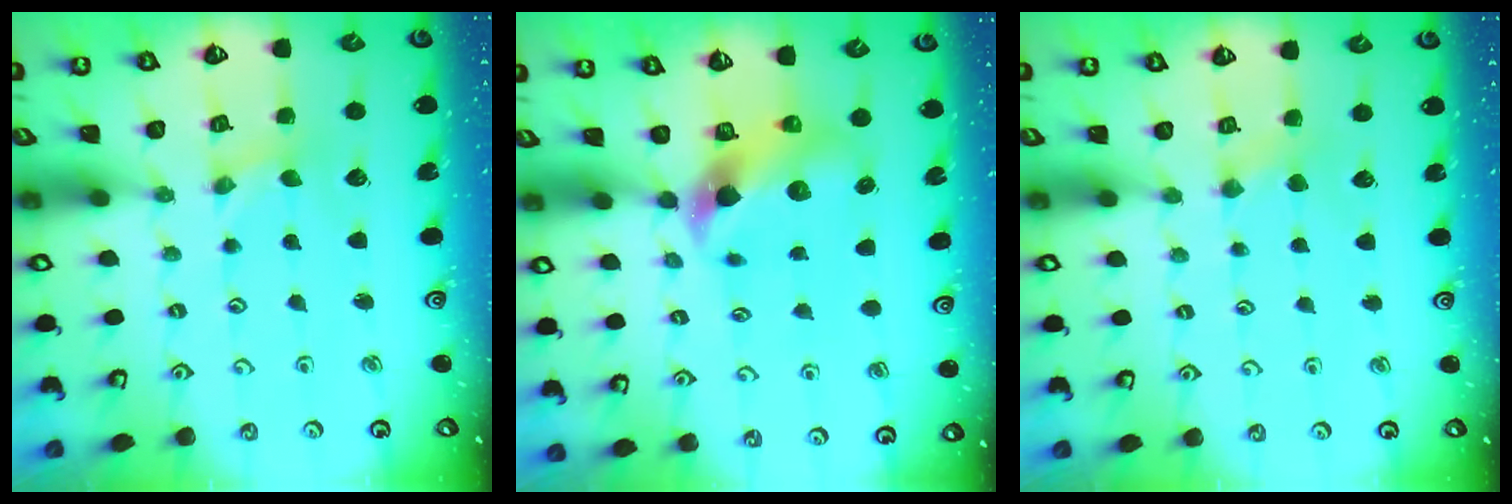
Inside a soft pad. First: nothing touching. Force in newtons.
{"total": 7.0, "press": 6.9, "slide": 1.0}
{"total": 2.2, "press": 2.2, "slide": 0.4}